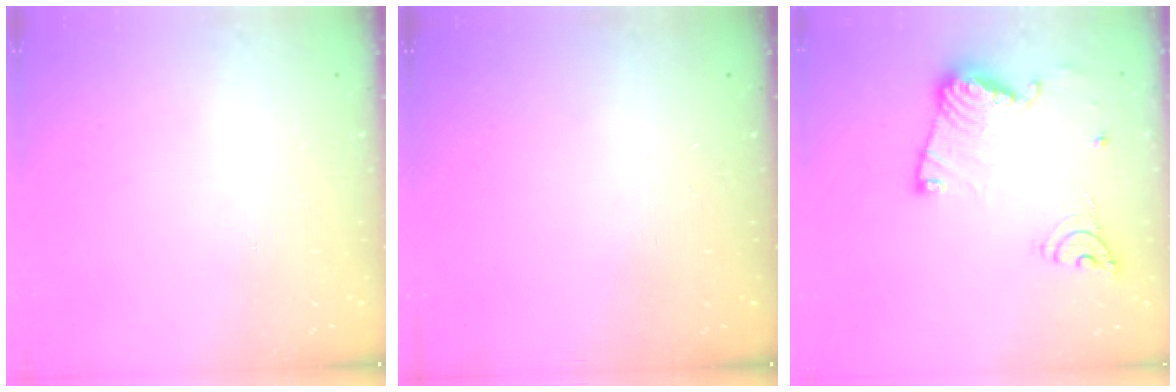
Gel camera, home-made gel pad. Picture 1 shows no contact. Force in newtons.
{"total": 0.0}
{"total": 15.6, "press": 15.5, "slide": 1.5}